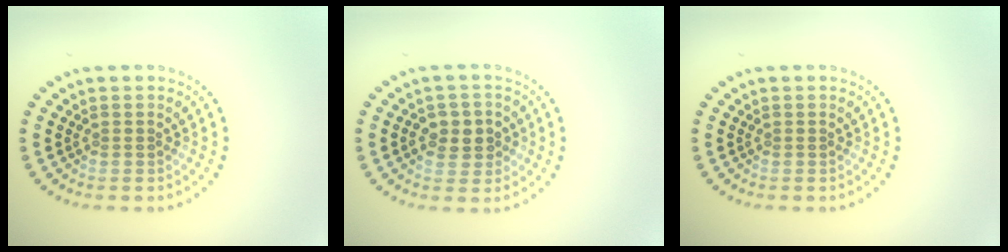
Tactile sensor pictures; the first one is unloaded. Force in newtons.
{"total": 2.8, "press": 2.8, "slide": 0.4}
{"total": 0.0}